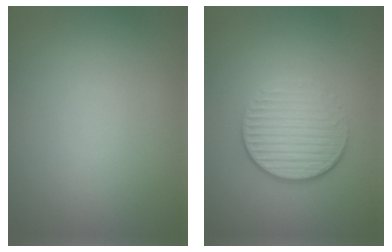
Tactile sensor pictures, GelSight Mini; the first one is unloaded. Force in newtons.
{"total": 4.2, "press": 2.8, "slide": 3.1}